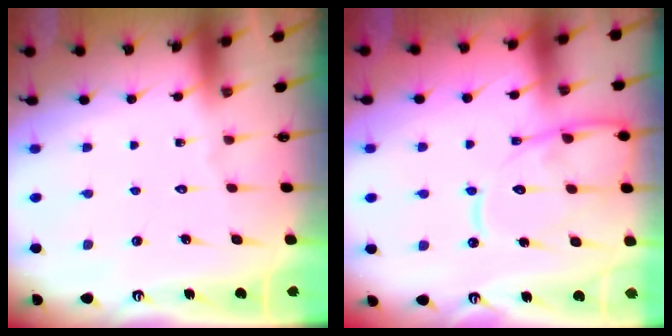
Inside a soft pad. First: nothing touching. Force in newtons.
{"total": 13.3, "press": 13.2, "slide": 1.4}